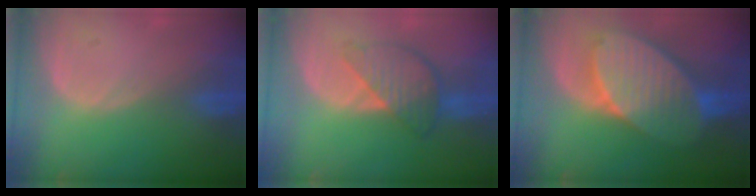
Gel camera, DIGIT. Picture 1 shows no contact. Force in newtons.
{"total": 6.0, "press": 6.0, "slide": 0.4}
{"total": 10.9, "press": 10.9, "slide": 0.6}